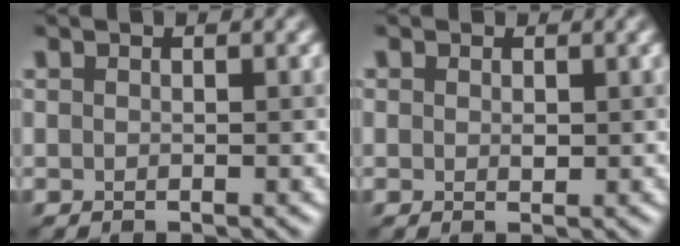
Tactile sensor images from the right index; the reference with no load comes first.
{"total": 0.8, "force": [0.2, 0.6, 0.4], "torque": [-0.006, -0.002, 0.002]}